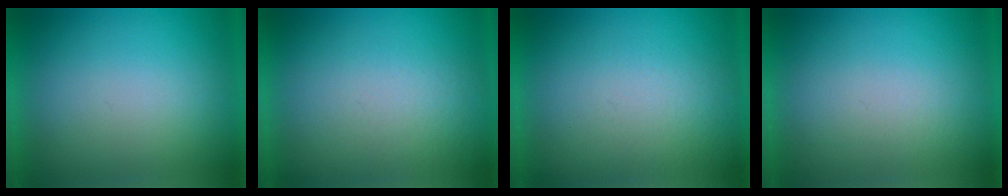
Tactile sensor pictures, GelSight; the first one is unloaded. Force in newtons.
{"total": 4.4}
{"total": 4.4}
{"total": 1.3}